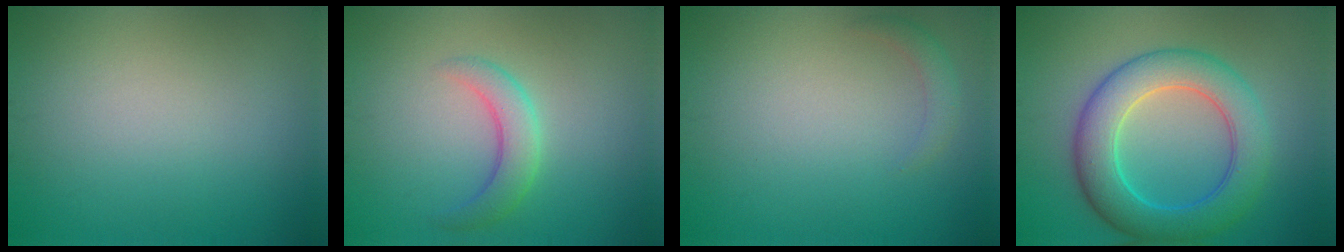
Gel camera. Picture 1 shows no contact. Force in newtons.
{"total": 2.8, "press": 2.8, "slide": 0.1}
{"total": 1.3, "press": 1.2, "slide": 0.1}
{"total": 7.3, "press": 7.3, "slide": 0.1}